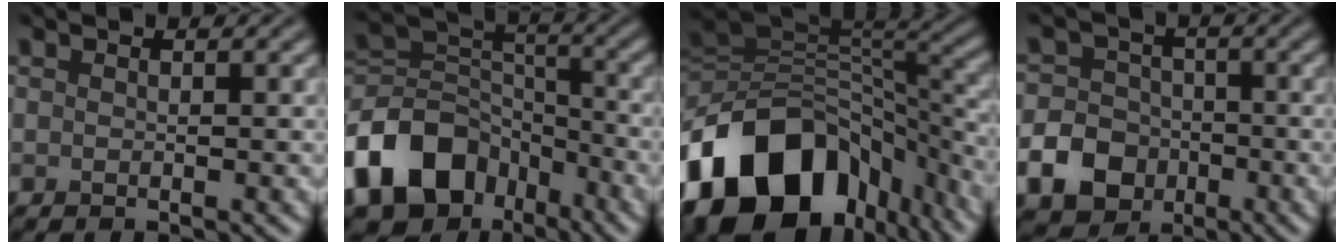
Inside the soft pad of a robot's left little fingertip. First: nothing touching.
{"total": 12.0, "force": [-6.4, 8.1, 6.1], "torque": [-0.123, 0.005, -0.129]}
{"total": 16.8, "force": [-8.5, 11.4, 9.0], "torque": [-0.190, -0.016, -0.127]}
{"total": 9.0, "force": [-3.8, 7.6, 2.9], "torque": [-0.049, -0.027, -0.093]}